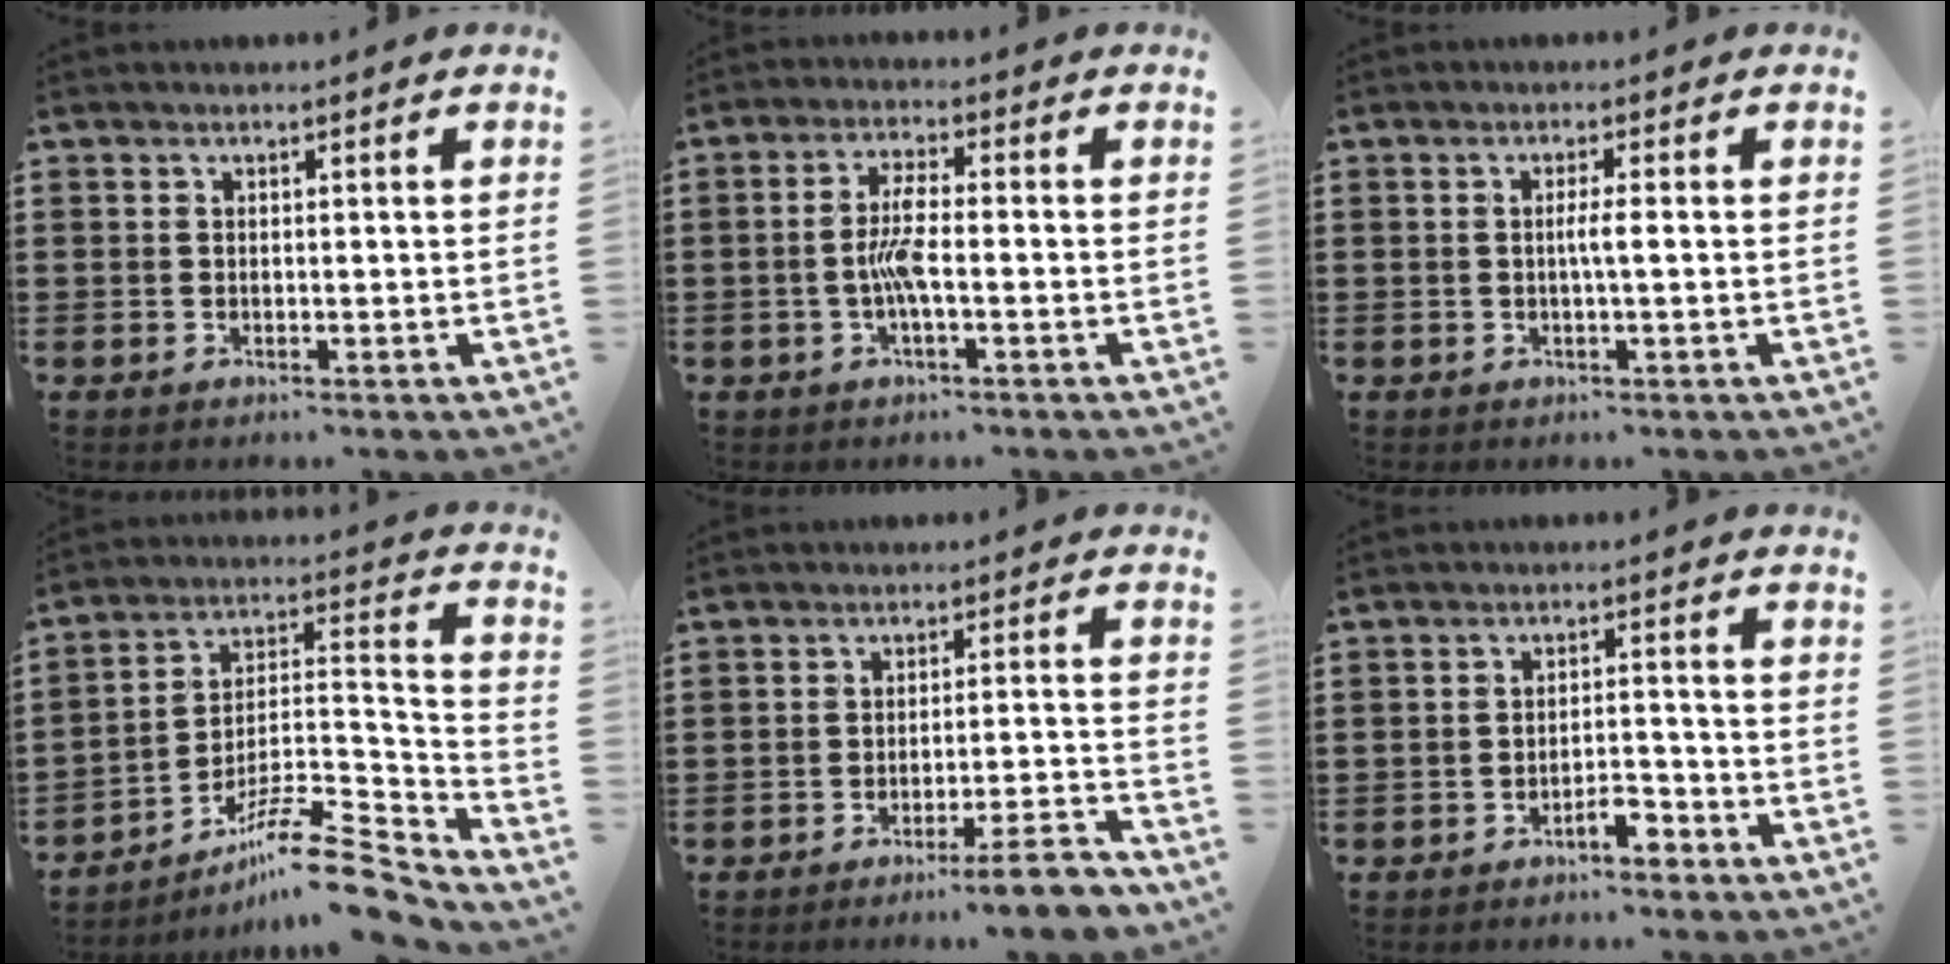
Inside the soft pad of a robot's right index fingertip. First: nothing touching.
{"total": 4.8, "force": [-1.1, 0.9, 4.6], "torque": [-0.105, -0.004, -0.030]}
{"total": 2.2, "force": [-0.2, -0.1, 2.2], "torque": [-0.039, -0.004, -0.007]}
{"total": 11.0, "force": [-9.0, 1.9, 6.1], "torque": [-0.095, 0.023, -0.174]}
{"total": 5.9, "force": [-4.8, -0.2, 3.5], "torque": [-0.054, -0.012, -0.089]}
{"total": 3.6, "force": [-2.8, 1.1, 1.9], "torque": [-0.033, 0.010, -0.054]}